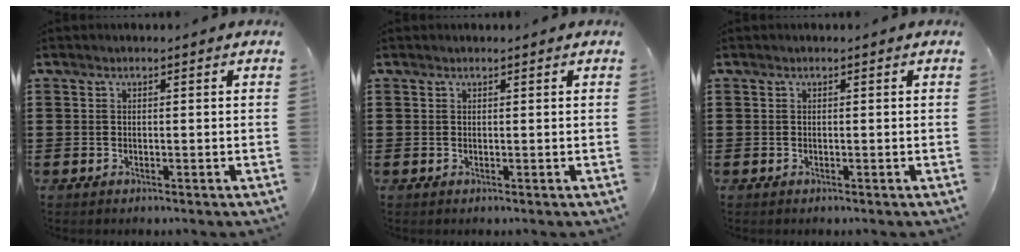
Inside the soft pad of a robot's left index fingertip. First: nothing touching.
{"total": 0.0}
{"total": 0.0}